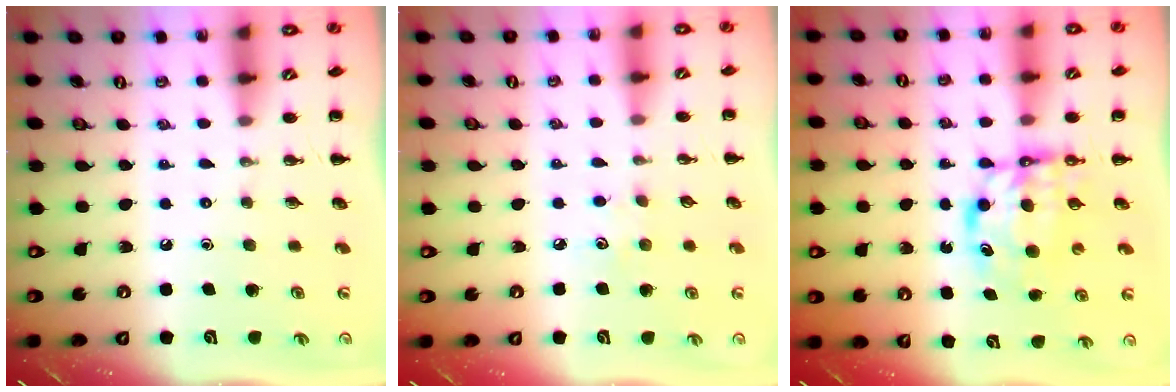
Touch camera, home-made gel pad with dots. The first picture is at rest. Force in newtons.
{"total": 3.2, "press": 3.1, "slide": 0.8}
{"total": 6.7, "press": 6.6, "slide": 0.9}